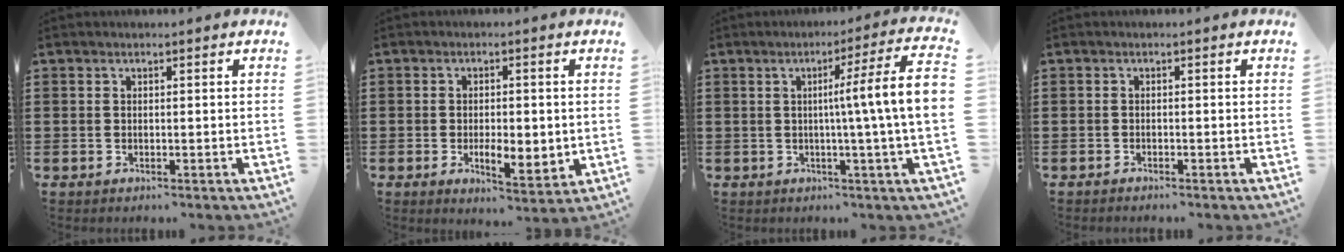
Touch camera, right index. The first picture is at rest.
{"total": 4.3, "force": [-0.5, 2.0, 3.8], "torque": [-0.069, 0.006, -0.010]}
{"total": 8.4, "force": [0.0, -0.8, 8.4], "torque": [-0.135, -0.017, -0.009]}
{"total": 0.6, "force": [-0.6, 0.0, 0.1], "torque": [-0.003, -0.002, -0.013]}